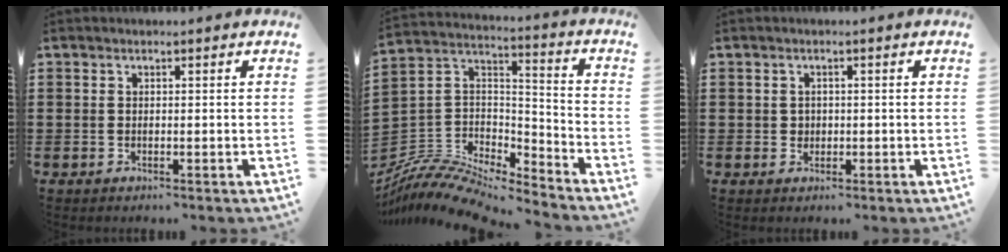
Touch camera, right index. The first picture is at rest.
{"total": 8.2, "force": [-7.4, 2.6, 2.2], "torque": [-0.053, 0.009, -0.150]}
{"total": 1.2, "force": [0.2, 1.1, 0.4], "torque": [-0.012, 0.005, 0.004]}